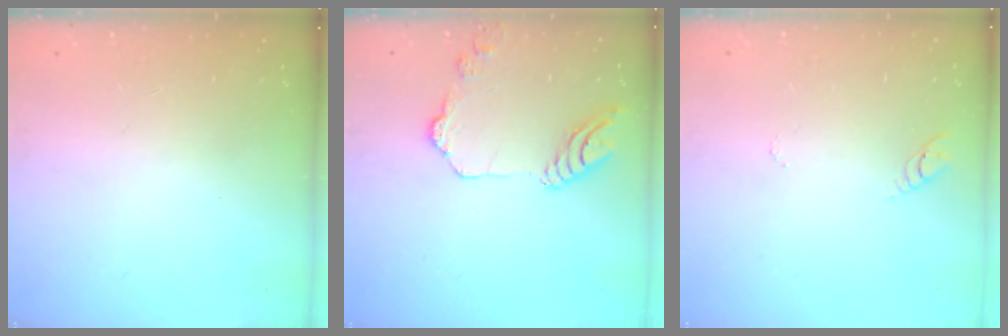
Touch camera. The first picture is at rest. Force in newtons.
{"total": 13.1, "press": 13.1, "slide": 1.3}
{"total": 2.9, "press": 2.9, "slide": 0.2}